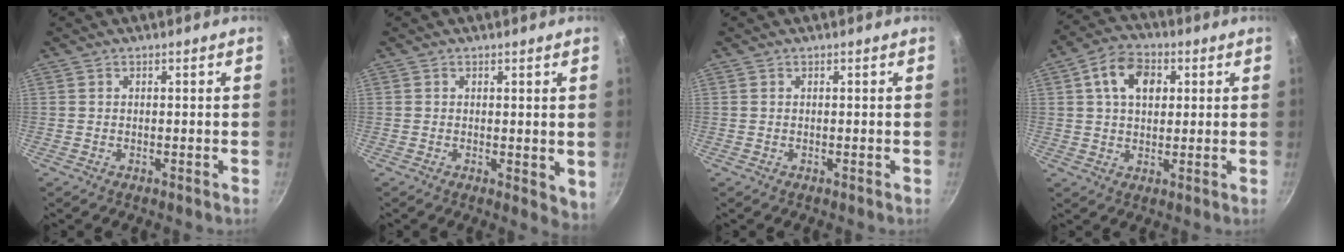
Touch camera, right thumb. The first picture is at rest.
{"total": 3.8, "force": [0.5, 2.2, 3.1], "torque": [-0.035, -0.007, 0.008]}
{"total": 0.0}
{"total": 9.5, "force": [2.7, 6.5, 6.5], "torque": [-0.093, 0.007, 0.035]}